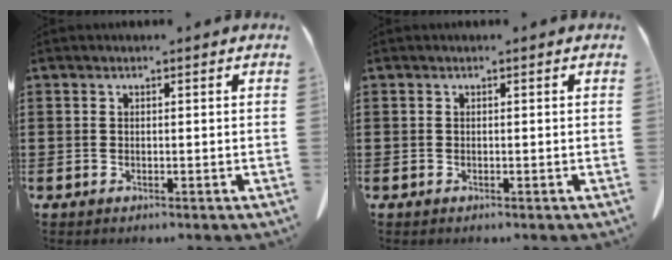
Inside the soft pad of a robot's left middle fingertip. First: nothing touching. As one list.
[{"total": 0.0}]